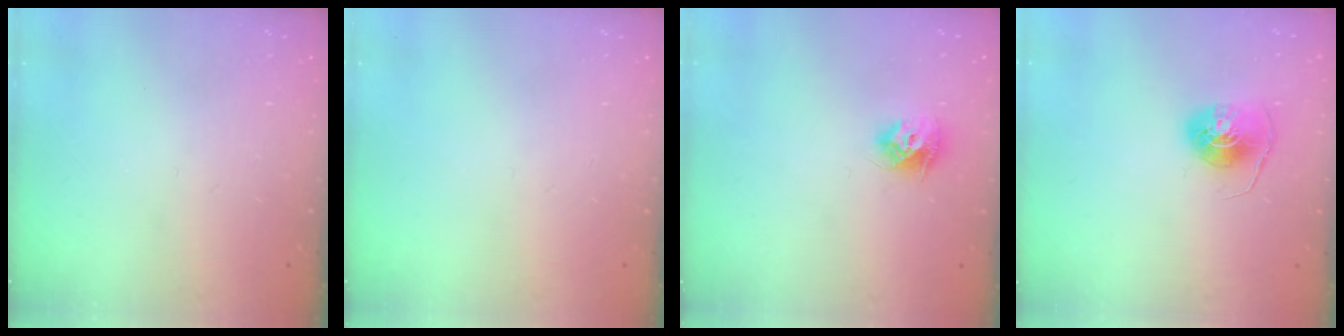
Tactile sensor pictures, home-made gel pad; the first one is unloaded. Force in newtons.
{"total": 0.0}
{"total": 9.1, "press": 9.1, "slide": 0.3}
{"total": 6.8, "press": 6.8, "slide": 0.4}